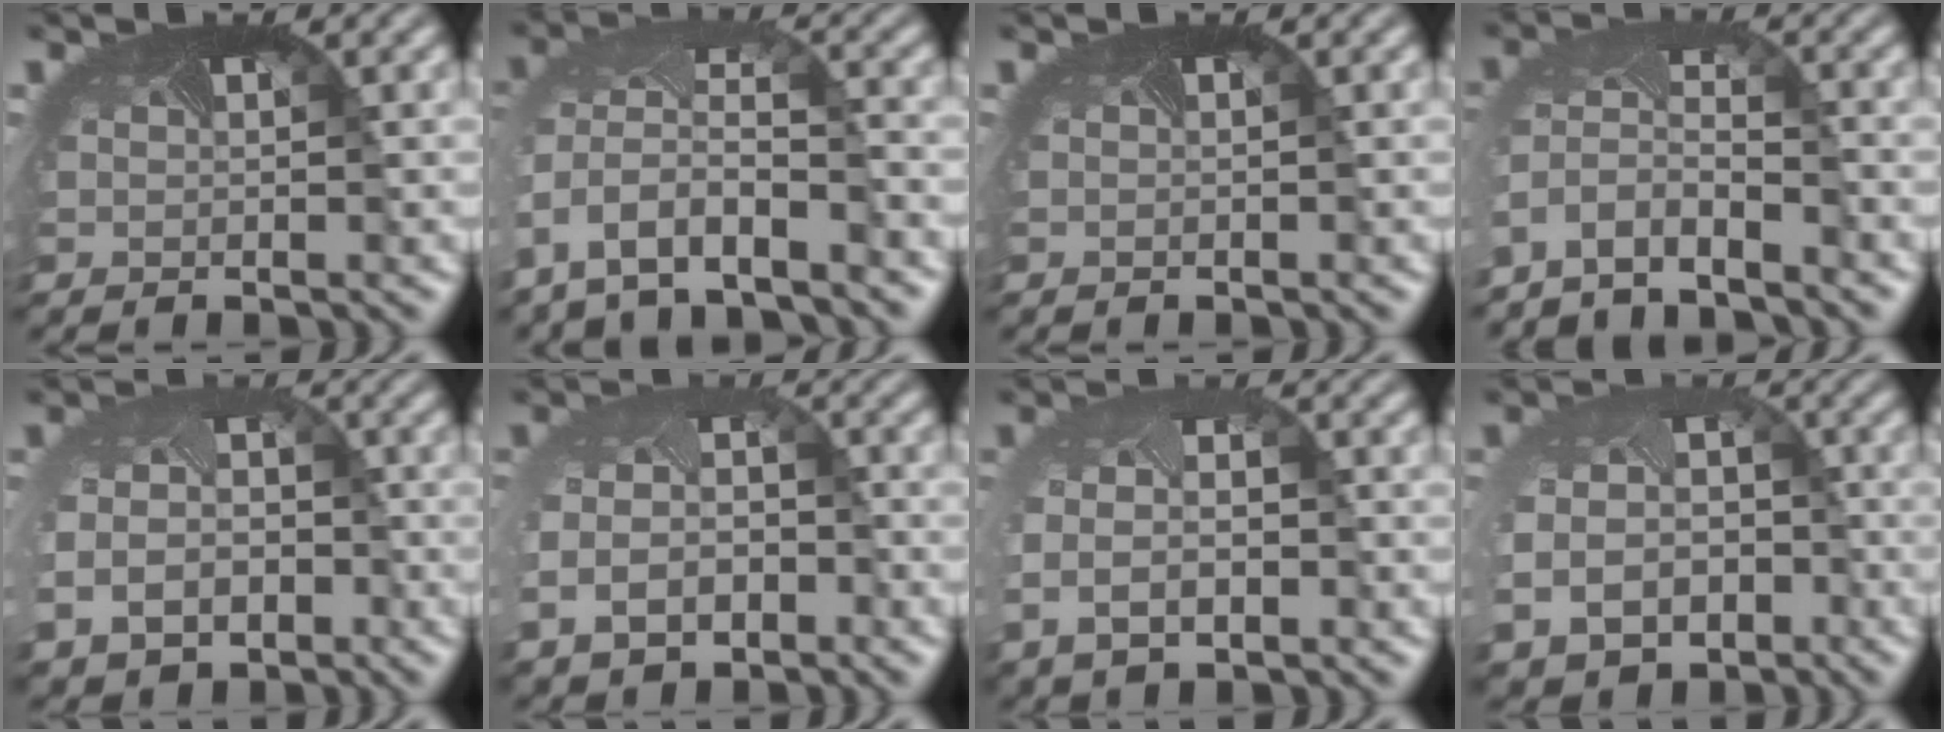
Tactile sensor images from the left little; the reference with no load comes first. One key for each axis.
{"total": 7.7, "fx": -4.7, "fy": 3.9, "fz": 4.8, "tx": -0.127, "ty": -0.024, "tz": -0.061}
{"total": 0.0}
{"total": 4.1, "fx": -3.8, "fy": 0.9, "fz": 1.4, "tx": -0.040, "ty": -0.009, "tz": -0.076}
{"total": 6.5, "fx": -2.4, "fy": 5.1, "fz": 3.1, "tx": -0.062, "ty": -0.038, "tz": -0.024}
{"total": 5.3, "fx": -2.0, "fy": 3.8, "fz": 3.0, "tx": -0.084, "ty": -0.028, "tz": -0.030}
{"total": 5.0, "fx": -0.8, "fy": 3.2, "fz": 3.7, "tx": -0.097, "ty": -0.019, "tz": -0.010}
{"total": 8.3, "fx": -3.3, "fy": 6.6, "fz": 3.8, "tx": -0.086, "ty": -0.047, "tz": -0.039}